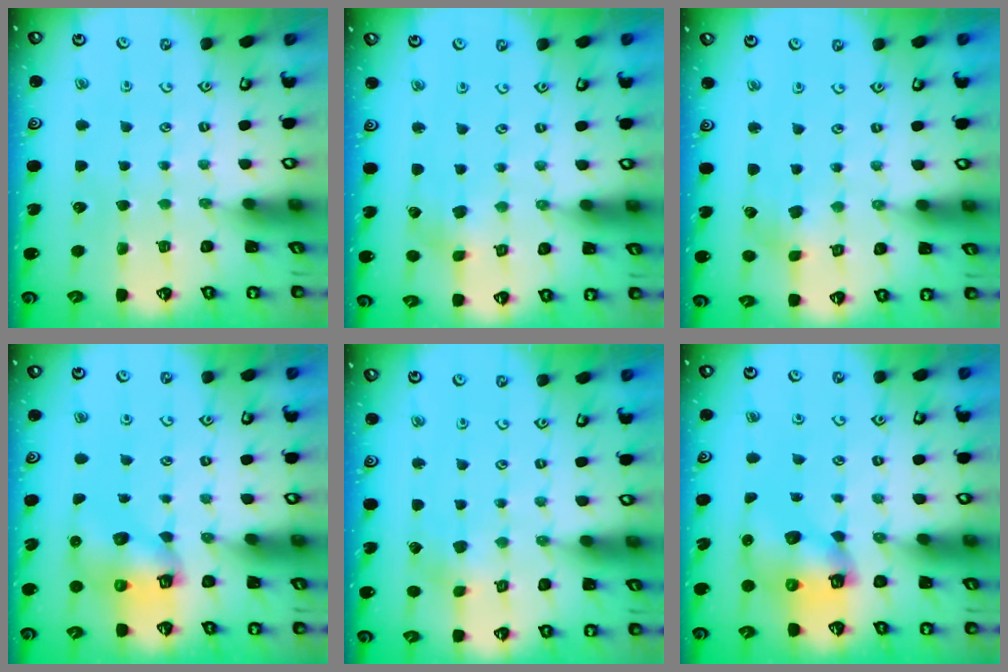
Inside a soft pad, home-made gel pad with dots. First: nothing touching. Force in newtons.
{"total": 2.5, "press": 2.5, "slide": 0.6}
{"total": 2.5, "press": 2.5, "slide": 0.6}
{"total": 7.2, "press": 7.2, "slide": 0.8}
{"total": 2.4, "press": 2.4, "slide": 0.2}
{"total": 8.0, "press": 7.9, "slide": 1.4}